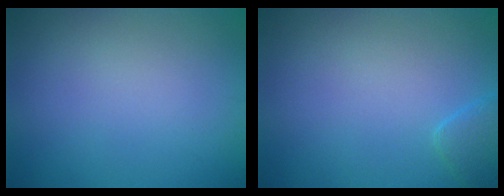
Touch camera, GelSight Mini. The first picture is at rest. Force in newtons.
{"total": 1.7, "press": 1.7, "slide": 0.1}